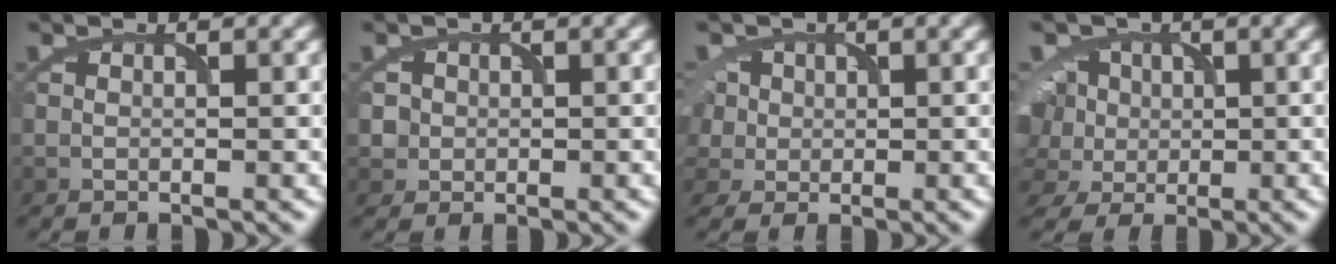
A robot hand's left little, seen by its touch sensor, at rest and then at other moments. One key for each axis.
{"total": 1.2, "fx": 0.0, "fy": 1.2, "fz": -0.2, "tx": 0.012, "ty": 0.000, "tz": 0.011}
{"total": 4.6, "fx": 0.6, "fy": 4.0, "fz": 2.2, "tx": -0.053, "ty": 0.028, "tz": 0.008}
{"total": 7.1, "fx": 0.0, "fy": 6.0, "fz": 3.8, "tx": -0.079, "ty": 0.023, "tz": -0.020}